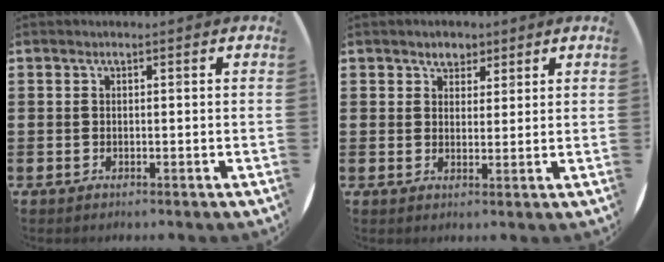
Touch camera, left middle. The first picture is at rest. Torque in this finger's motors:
{"motor_torque": [0.31, -0.27, 0.04, 0.00]}